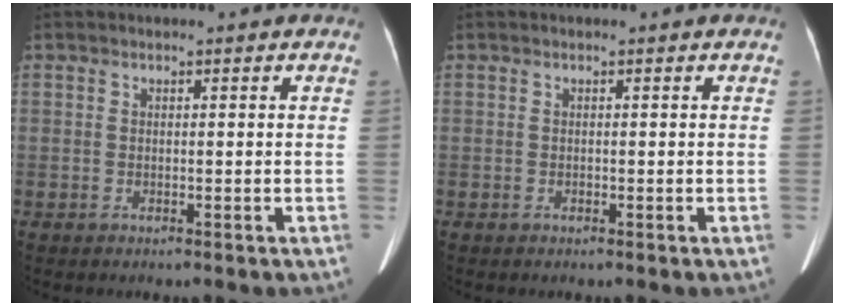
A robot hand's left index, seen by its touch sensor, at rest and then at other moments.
{"total": 0.0}